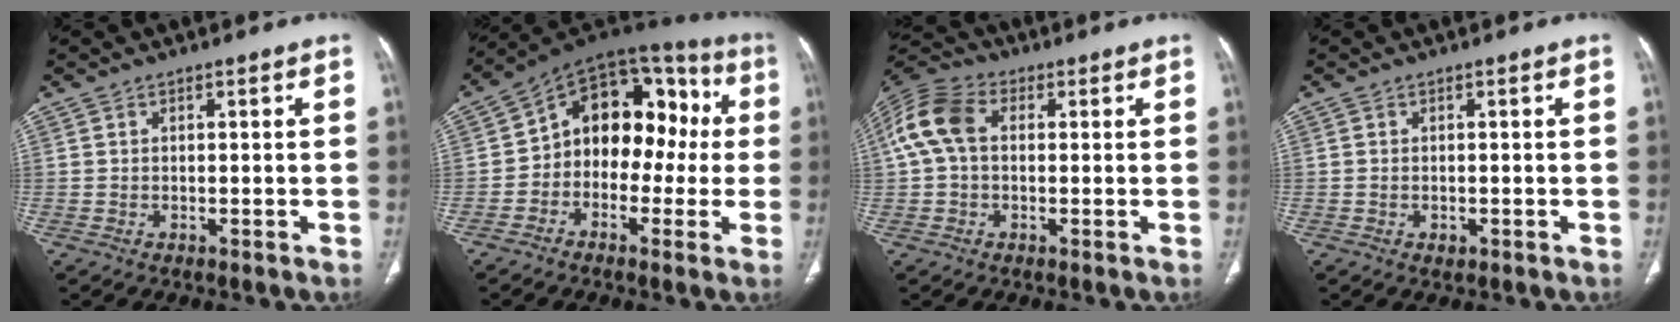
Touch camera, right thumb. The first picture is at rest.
{"total": 16.1, "force": [-0.6, 11.3, 11.5], "torque": [-0.099, 0.059, -0.026]}
{"total": 9.9, "force": [1.3, 6.8, 7.2], "torque": [-0.156, 0.031, 0.017]}
{"total": 1.0, "force": [-0.3, 0.7, 0.6], "torque": [-0.013, 0.002, 0.001]}